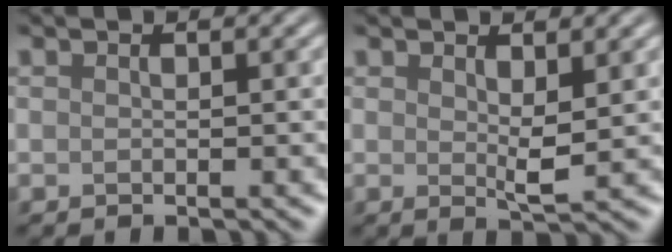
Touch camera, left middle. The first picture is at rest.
{"total": 2.1, "force": [0.8, 0.4, 1.9], "torque": [-0.040, -0.009, 0.014]}